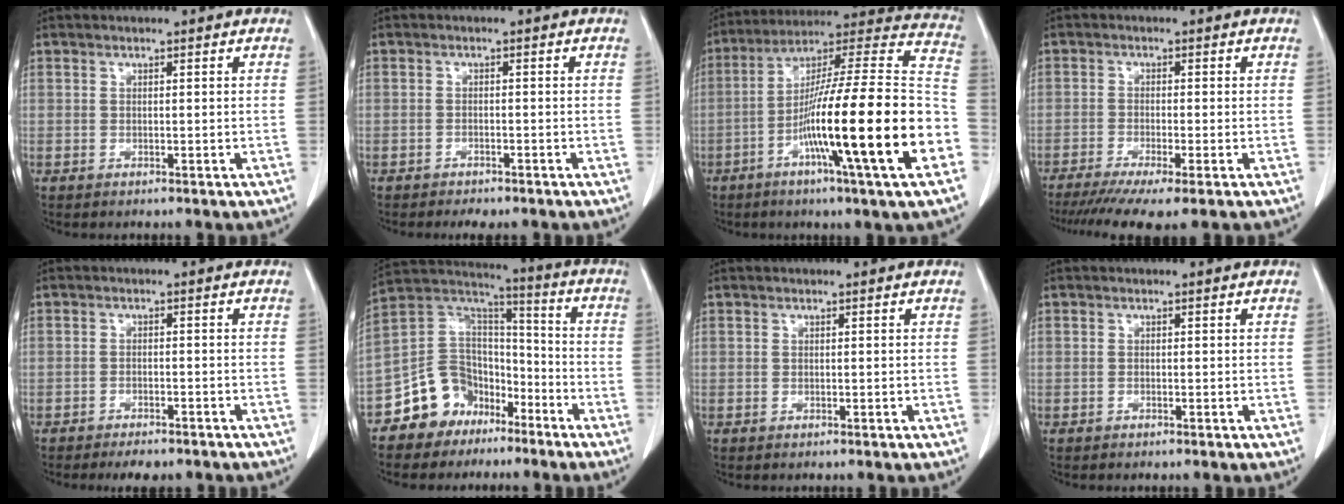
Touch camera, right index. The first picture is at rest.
{"total": 3.2, "force": [-2.6, 1.2, 1.4], "torque": [-0.018, -0.003, -0.031]}
{"total": 26.0, "force": [-8.1, 0.1, 24.7], "torque": [-0.339, -0.012, -0.144]}
{"total": 9.4, "force": [-6.9, 0.6, 6.4], "torque": [-0.100, -0.017, -0.109]}
{"total": 4.8, "force": [-4.0, 1.6, 2.2], "torque": [-0.025, -0.004, -0.053]}
{"total": 11.7, "force": [-7.3, 8.7, 2.8], "torque": [-0.058, 0.071, -0.129]}
{"total": 0.0}
{"total": 0.0}